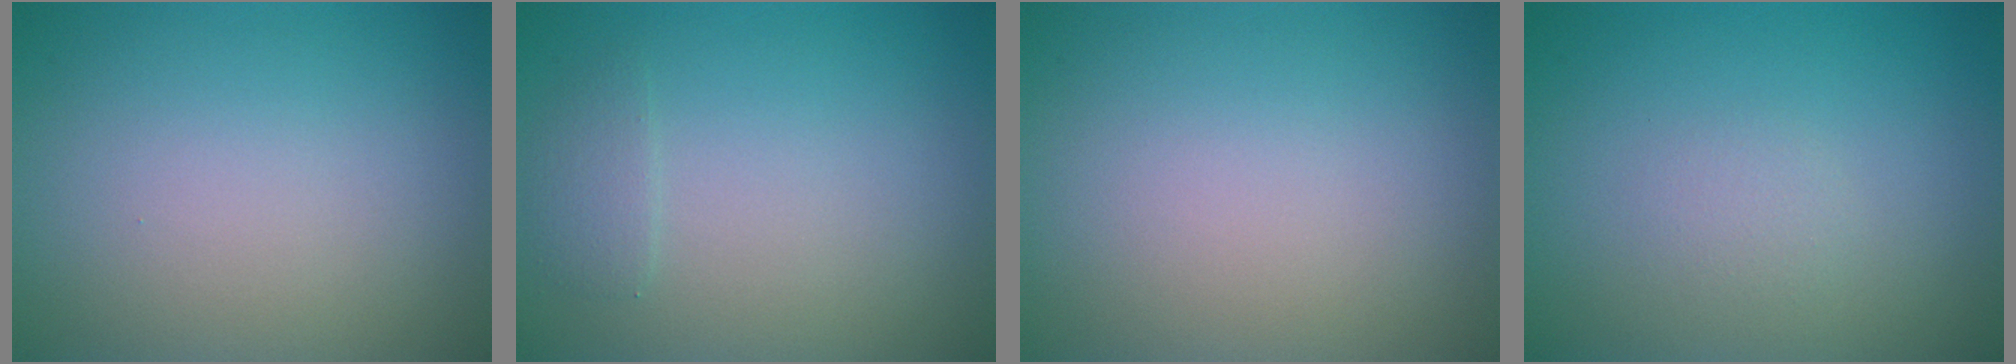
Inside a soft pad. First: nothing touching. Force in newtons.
{"total": 1.1, "press": 1.1, "slide": 0.2}
{"total": 0.0}
{"total": 0.9, "press": 0.9, "slide": 0.0}